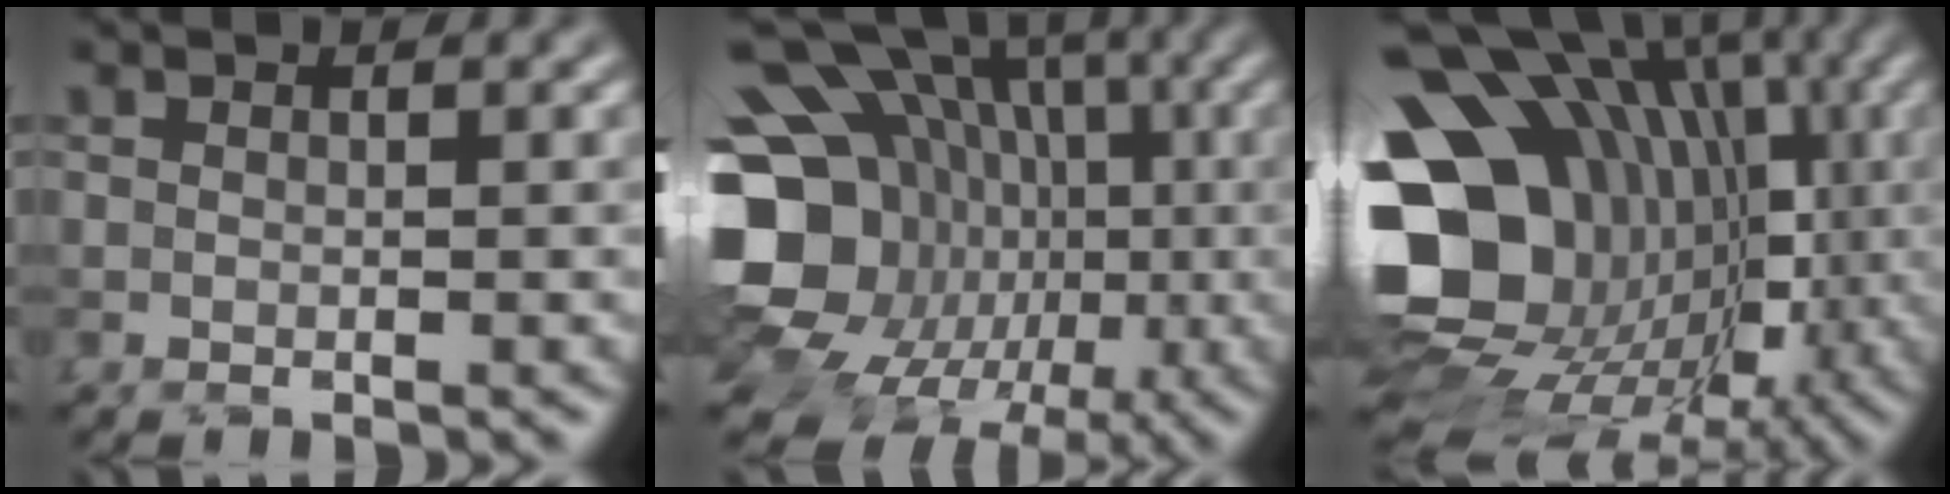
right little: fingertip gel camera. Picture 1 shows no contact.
{"total": 20.3, "force": [-1.4, 17.7, 9.9], "torque": [-0.151, 0.028, -0.055]}
{"total": 18.6, "force": [0.7, 15.1, 10.8], "torque": [-0.171, 0.004, 0.030]}